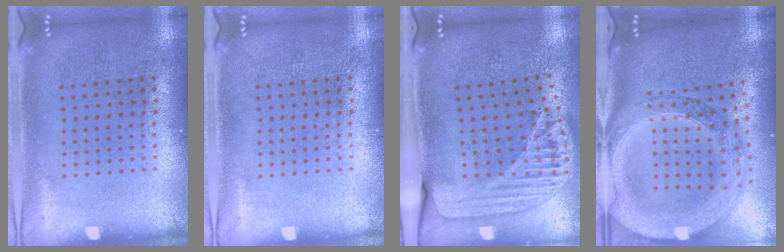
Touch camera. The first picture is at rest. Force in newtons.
{"total": 0.0}
{"total": 1.8, "press": 1.6, "slide": 0.9}
{"total": 3.6, "press": 2.9, "slide": 2.2}